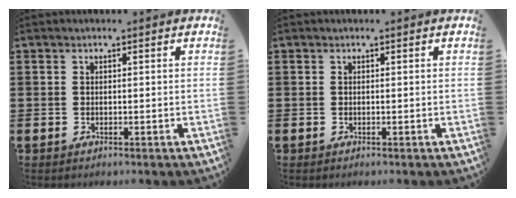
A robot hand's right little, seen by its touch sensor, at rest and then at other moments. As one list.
[{"total": 0.0}]